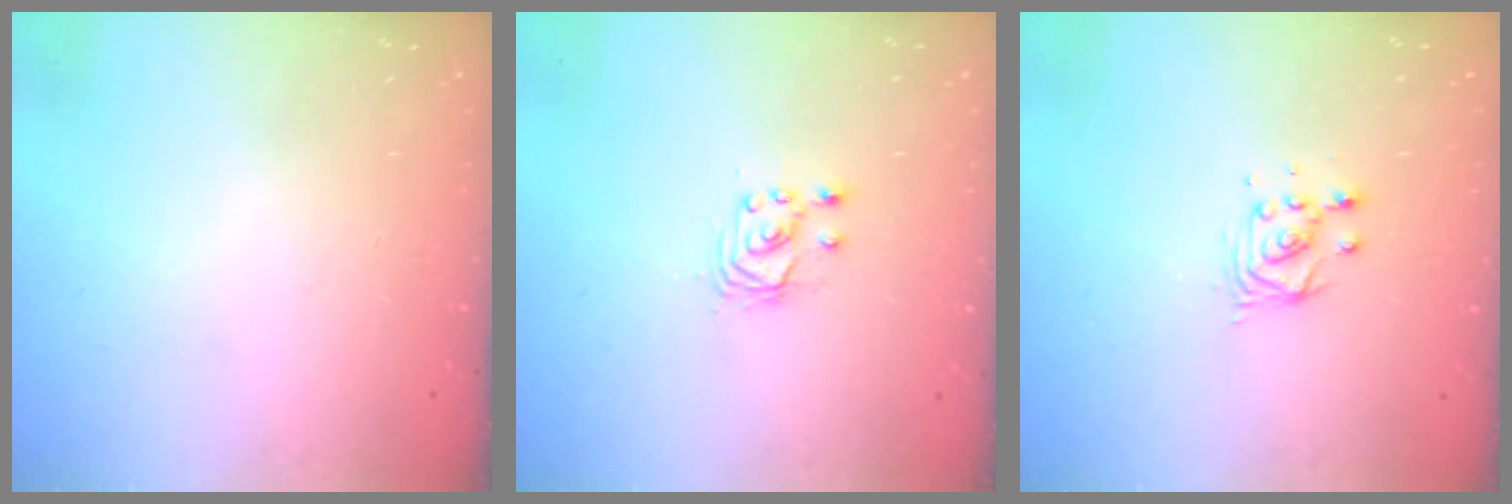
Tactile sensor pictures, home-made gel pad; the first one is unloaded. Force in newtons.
{"total": 2.9, "press": 2.9, "slide": 0.2}
{"total": 4.0, "press": 4.0, "slide": 0.2}